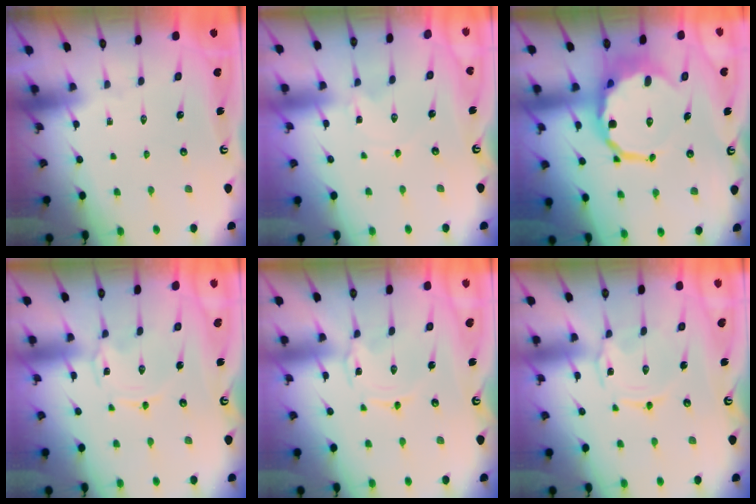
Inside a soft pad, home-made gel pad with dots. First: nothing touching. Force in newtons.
{"total": 0.0}
{"total": 12.2, "press": 11.9, "slide": 2.8}
{"total": 0.7, "press": 0.7, "slide": 0.1}
{"total": 0.0}
{"total": 1.3, "press": 1.3, "slide": 0.3}